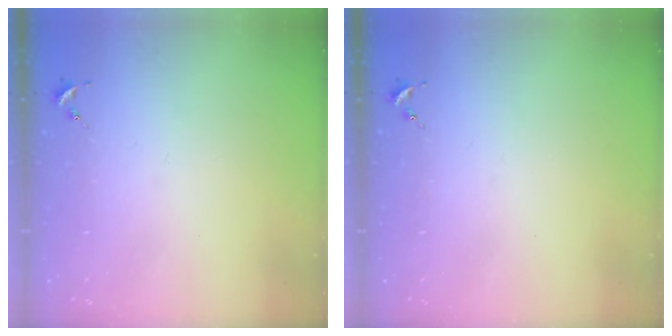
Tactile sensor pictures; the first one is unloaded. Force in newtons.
{"total": 0.0}